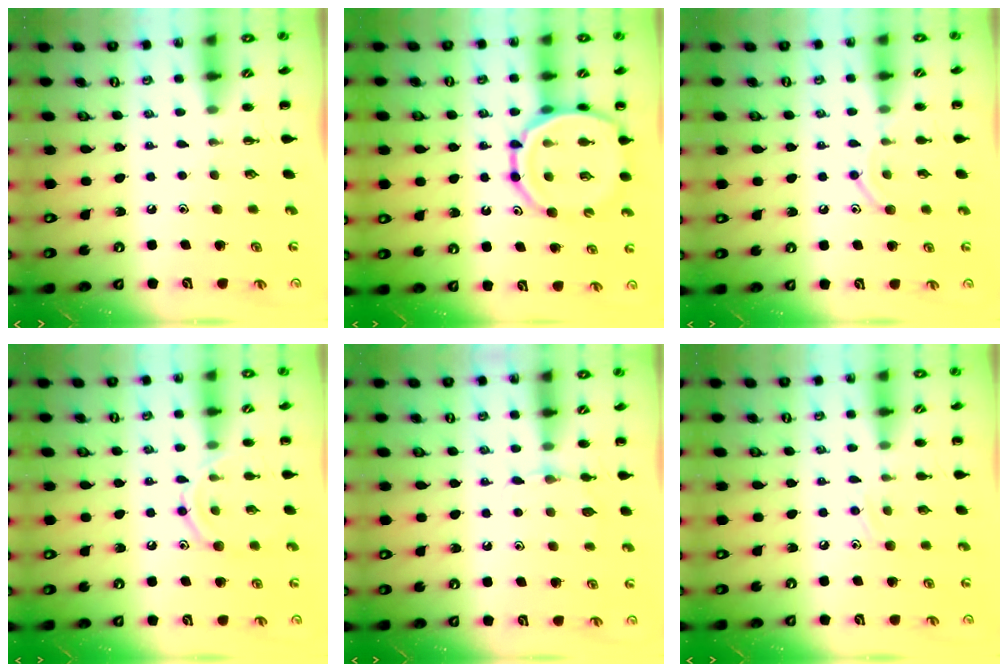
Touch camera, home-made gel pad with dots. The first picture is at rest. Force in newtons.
{"total": 14.7, "press": 14.3, "slide": 3.6}
{"total": 8.5, "press": 8.4, "slide": 1.4}
{"total": 11.0, "press": 10.8, "slide": 1.5}
{"total": 5.1, "press": 4.8, "slide": 1.5}
{"total": 6.6, "press": 6.5, "slide": 1.1}